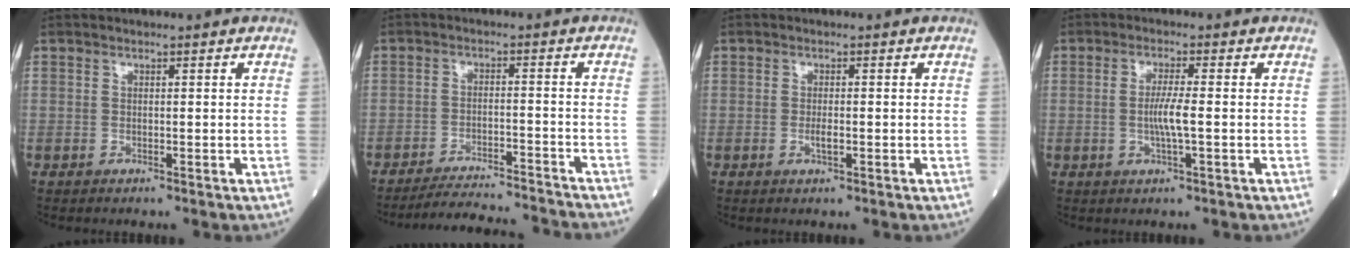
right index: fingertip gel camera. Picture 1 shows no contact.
{"total": 12.5, "force": [-12.2, -0.3, 2.9], "torque": [-0.037, -0.006, -0.177]}
{"total": 1.6, "force": [-0.4, 0.3, 1.5], "torque": [-0.031, -0.002, -0.008]}
{"total": 4.0, "force": [-0.4, 0.0, 3.9], "torque": [-0.079, -0.005, -0.010]}